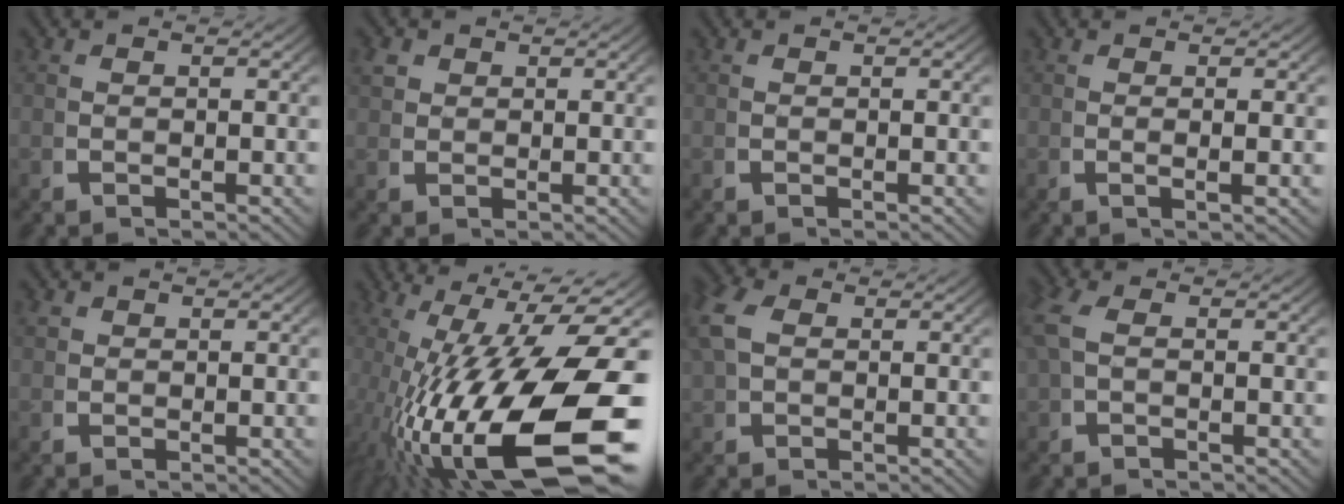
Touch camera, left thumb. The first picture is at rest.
{"total": 1.8, "force": [1.2, 1.2, 0.7], "torque": [-0.014, 0.001, 0.025]}
{"total": 0.0}
{"total": 1.6, "force": [0.3, -0.2, 1.5], "torque": [-0.034, 0.000, 0.005]}
{"total": 1.1, "force": [0.7, 0.8, 0.4], "torque": [-0.010, -0.003, 0.016]}
{"total": 21.3, "force": [-3.5, 11.2, 17.7], "torque": [-0.317, -0.060, -0.019]}
{"total": 3.5, "force": [1.2, 2.5, 2.1], "torque": [-0.060, -0.003, 0.026]}
{"total": 1.9, "force": [0.2, 1.1, 1.5], "torque": [-0.052, 0.000, 0.008]}